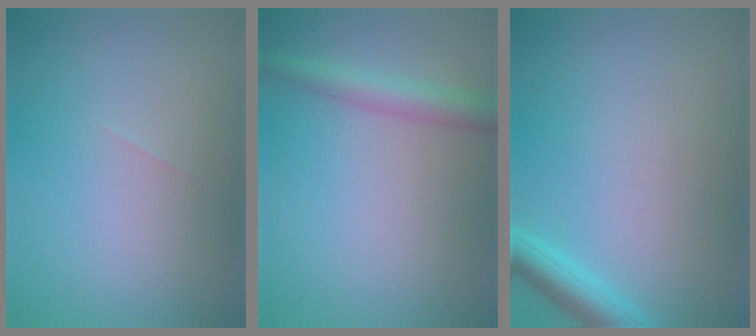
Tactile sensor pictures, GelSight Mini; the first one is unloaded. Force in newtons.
{"total": 3.0, "press": 3.0, "slide": 0.1}
{"total": 2.6, "press": 2.6, "slide": 0.2}